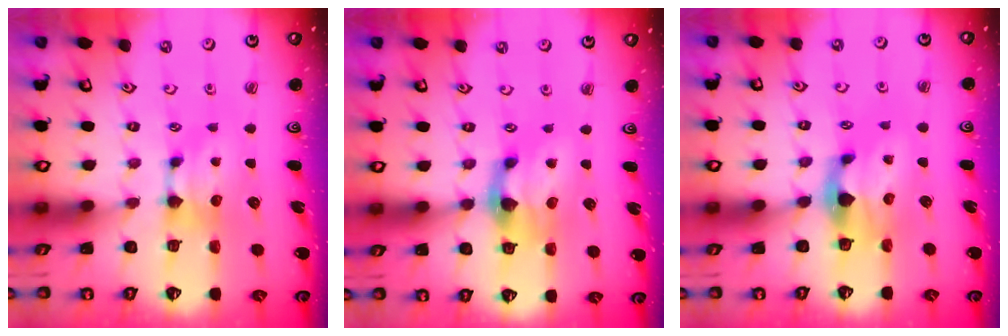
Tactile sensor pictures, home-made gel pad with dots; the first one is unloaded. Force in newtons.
{"total": 4.3, "press": 3.7, "slide": 2.2}
{"total": 3.1, "press": 2.6, "slide": 1.6}